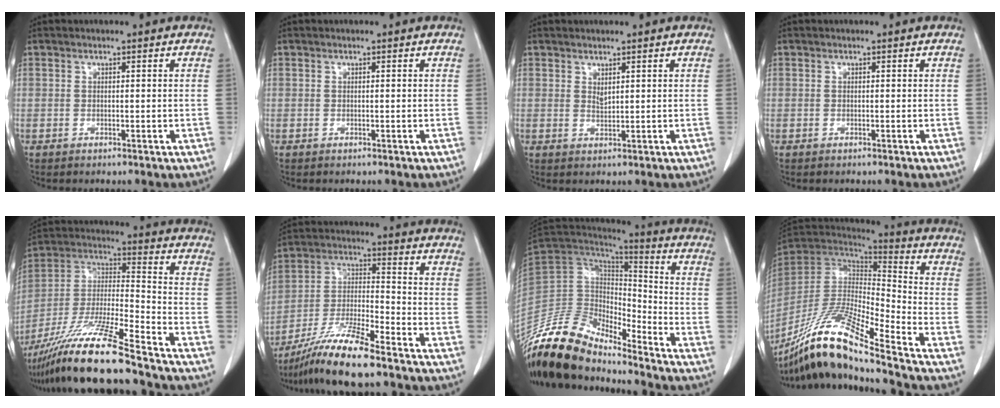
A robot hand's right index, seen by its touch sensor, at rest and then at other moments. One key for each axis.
{"total": 0.0}
{"total": 1.3, "fx": 0.8, "fy": 0.3, "fz": 0.9, "tx": -0.018, "ty": -0.005, "tz": 0.020}
{"total": 0.0}
{"total": 19.7, "fx": -15.6, "fy": 0.3, "fz": 12.0, "tx": -0.268, "ty": -0.037, "tz": -0.291}
{"total": 12.4, "fx": -9.6, "fy": 0.3, "fz": 7.8, "tx": -0.153, "ty": -0.019, "tz": -0.180}
{"total": 16.1, "fx": -14.1, "fy": 4.7, "fz": 6.1, "tx": -0.110, "ty": 0.037, "tz": -0.269}
{"total": 19.2, "fx": -14.5, "fy": 0.4, "fz": 12.6, "tx": -0.261, "ty": -0.024, "tz": -0.276}